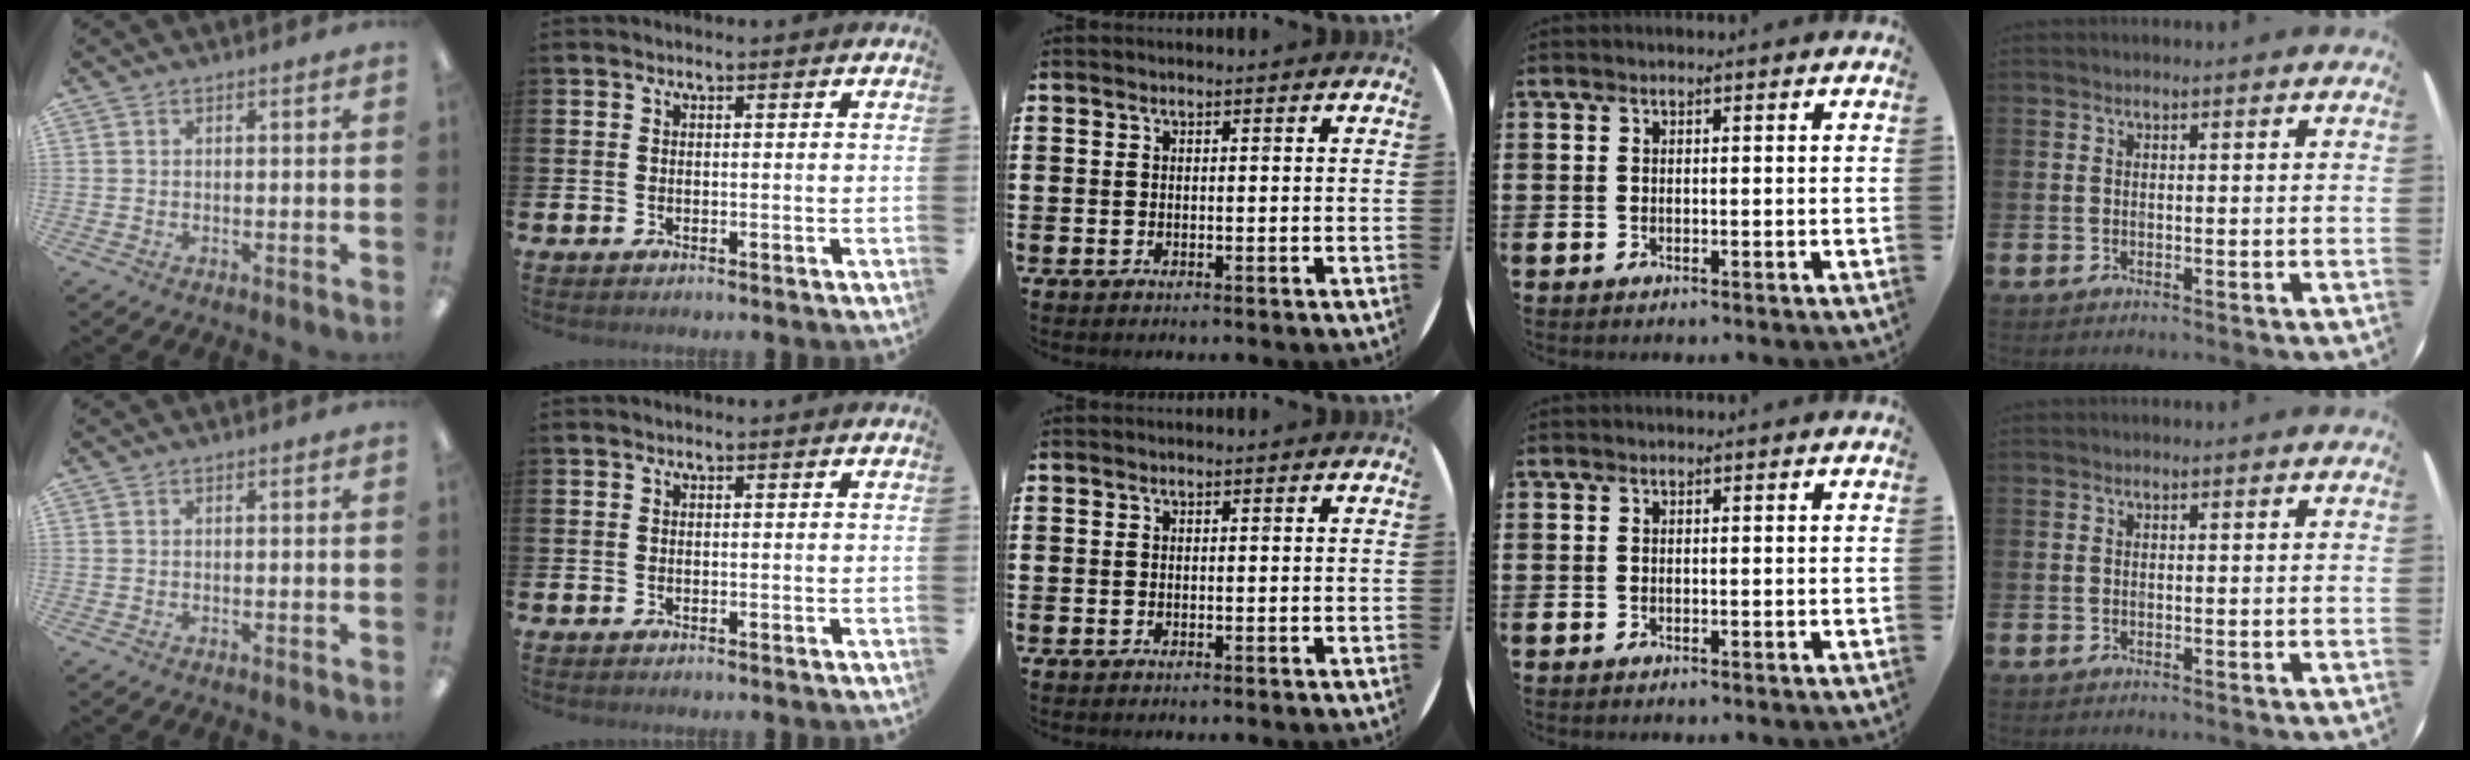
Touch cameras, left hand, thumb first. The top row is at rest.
{}